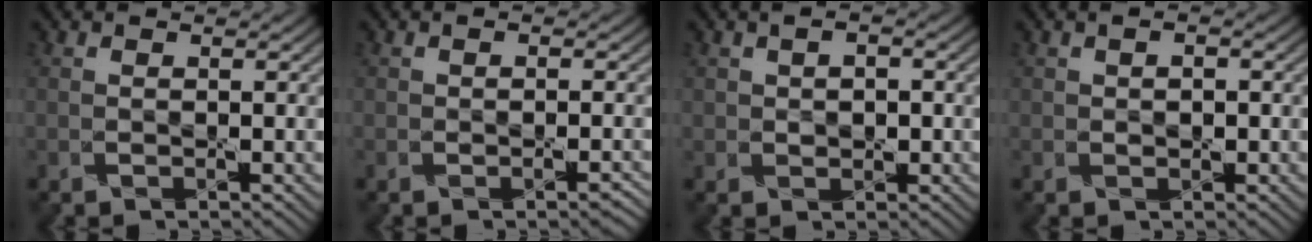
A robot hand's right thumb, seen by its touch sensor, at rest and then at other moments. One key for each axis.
{"total": 1.2, "fx": -0.8, "fy": 0.5, "fz": 0.8, "tx": -0.008, "ty": 0.006, "tz": -0.009}
{"total": 2.4, "fx": 0.3, "fy": 1.9, "fz": 1.4, "tx": -0.023, "ty": 0.006, "tz": 0.000}
{"total": 1.4, "fx": 0.1, "fy": 1.1, "fz": 0.8, "tx": -0.014, "ty": 0.002, "tz": 0.002}